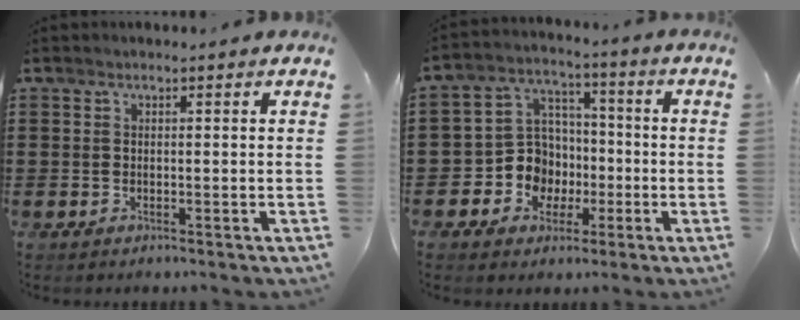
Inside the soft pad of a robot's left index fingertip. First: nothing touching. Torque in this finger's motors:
{"motor_torque": [0.61, 0.09, 0.19, 0.04]}